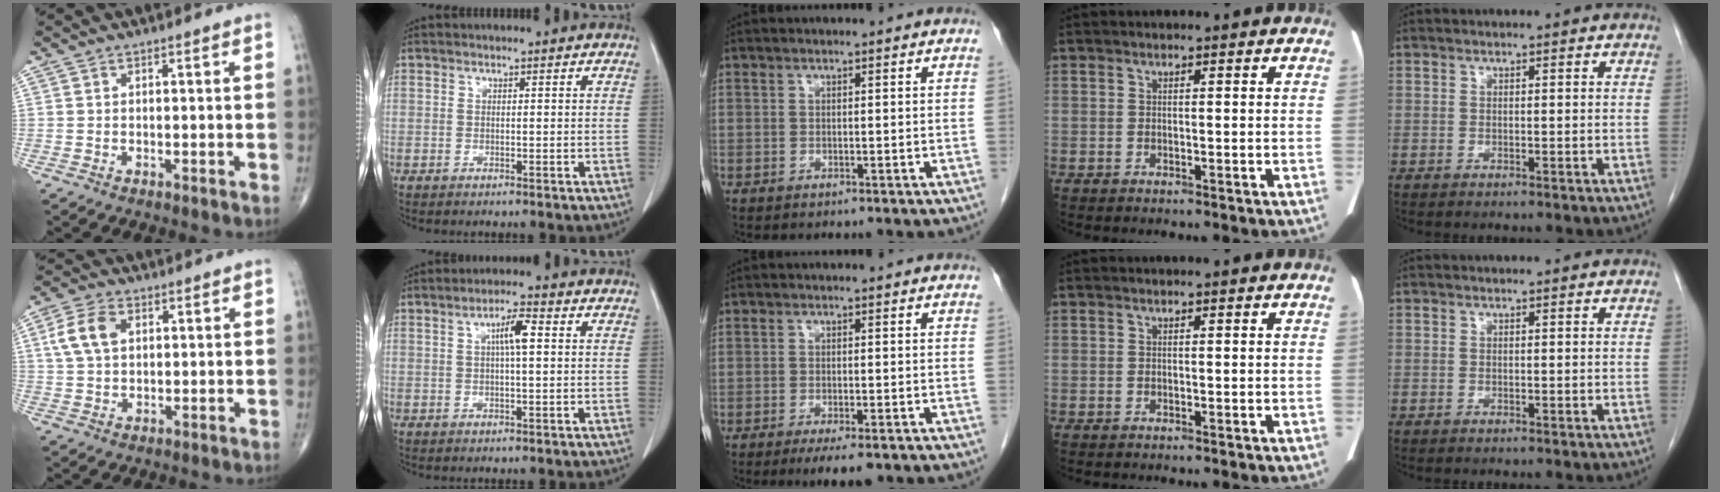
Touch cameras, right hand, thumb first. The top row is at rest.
{"thumb": {"total": 7.2, "force": [2.0, 4.6, 5.1], "torque": [-0.102, 0.006, 0.037]}, "index": {"total": 4.2, "force": [0.9, 0.5, 4.1], "torque": [-0.072, 0.008, 0.014]}, "middle": {"total": 4.6, "force": [-3.1, 1.0, 3.3], "torque": [-0.043, -0.009, -0.042]}}